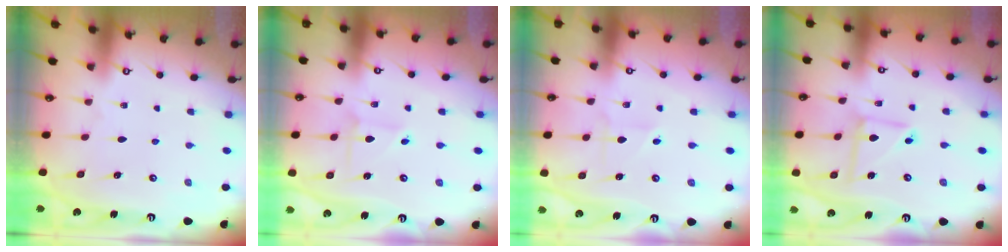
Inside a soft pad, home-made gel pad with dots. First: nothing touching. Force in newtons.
{"total": 2.0, "press": 2.0, "slide": 0.3}
{"total": 1.8, "press": 1.8, "slide": 0.1}
{"total": 7.3, "press": 7.2, "slide": 0.6}